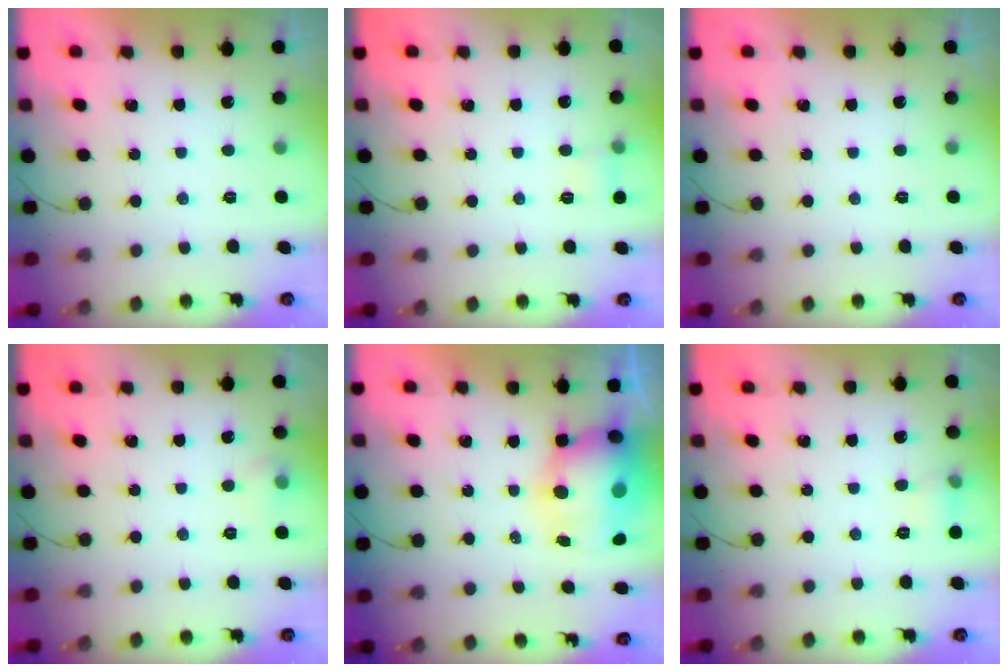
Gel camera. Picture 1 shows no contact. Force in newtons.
{"total": 4.3, "press": 4.1, "slide": 1.3}
{"total": 0.0}
{"total": 5.2, "press": 5.1, "slide": 1.2}
{"total": 14.3, "press": 13.9, "slide": 3.2}
{"total": 5.5, "press": 5.2, "slide": 1.9}